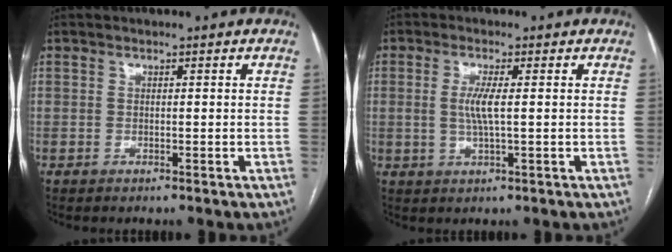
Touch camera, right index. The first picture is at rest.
{"total": 3.7, "force": [0.3, 0.3, 3.7], "torque": [-0.079, -0.004, 0.005]}